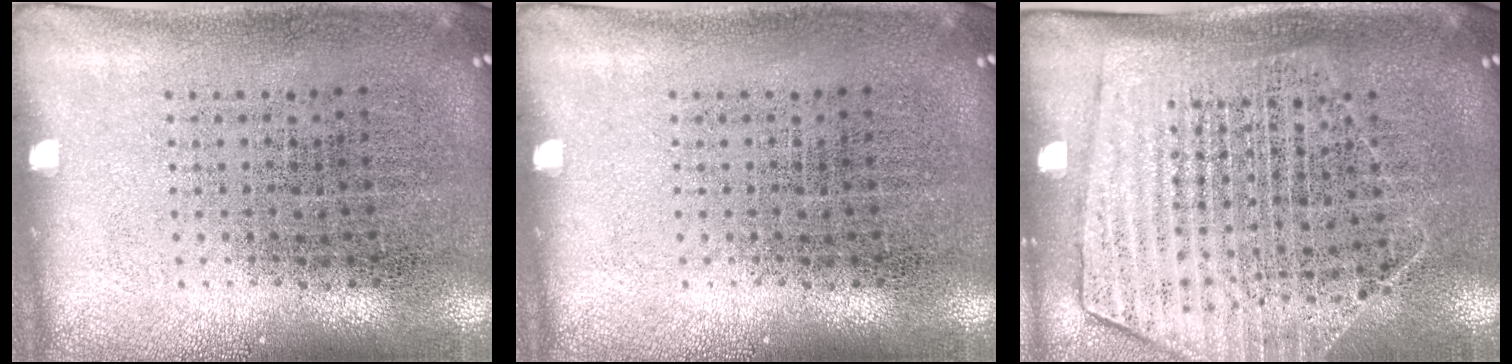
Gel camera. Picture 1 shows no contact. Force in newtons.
{"total": 0.0}
{"total": 1.7, "press": 1.5, "slide": 0.8}